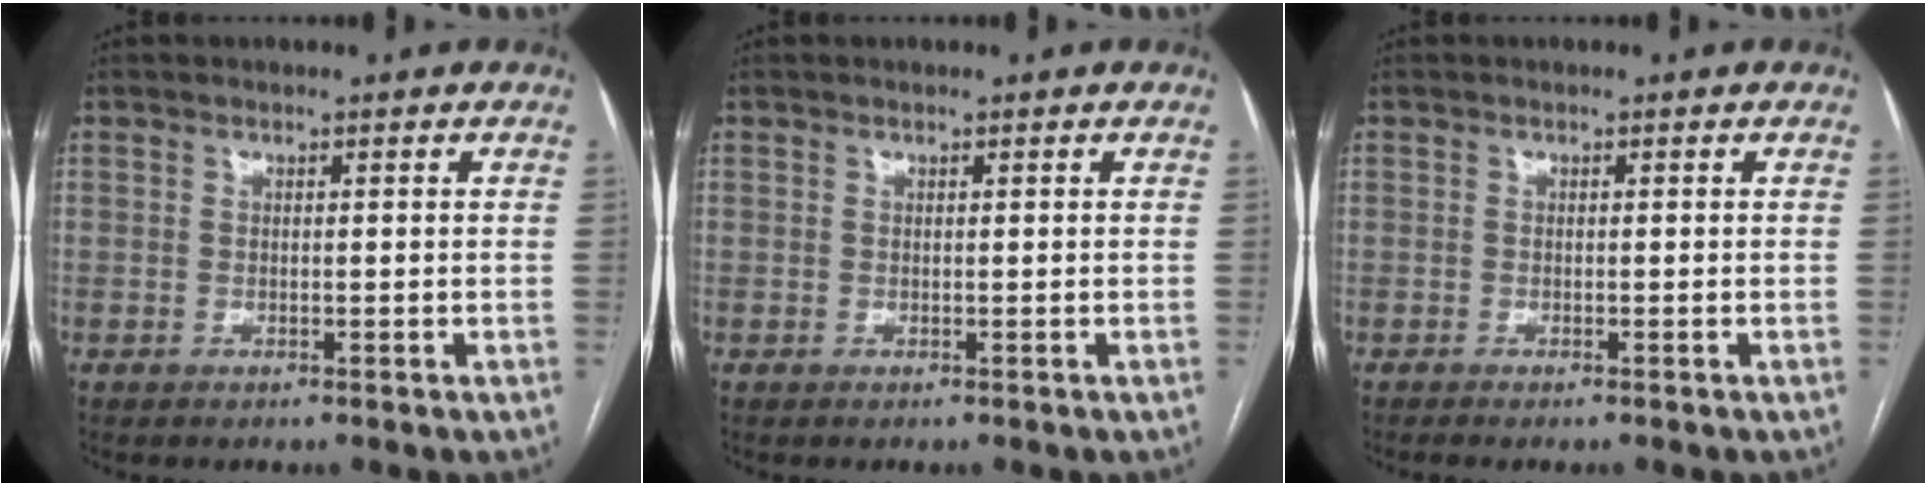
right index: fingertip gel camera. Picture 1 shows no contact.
{"total": 0.0}
{"total": 1.2, "force": [-1.0, 0.0, 0.6], "torque": [-0.008, -0.002, -0.014]}